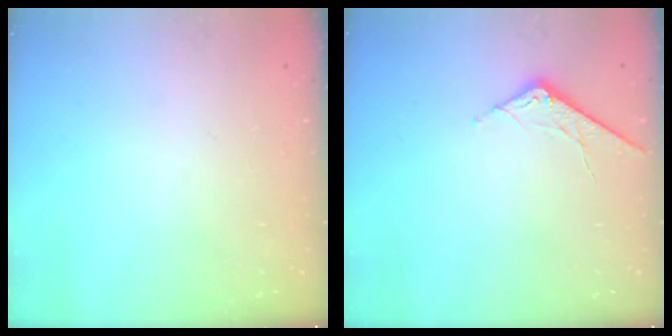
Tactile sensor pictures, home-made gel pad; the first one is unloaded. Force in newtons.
{"total": 7.1, "press": 7.1, "slide": 0.6}